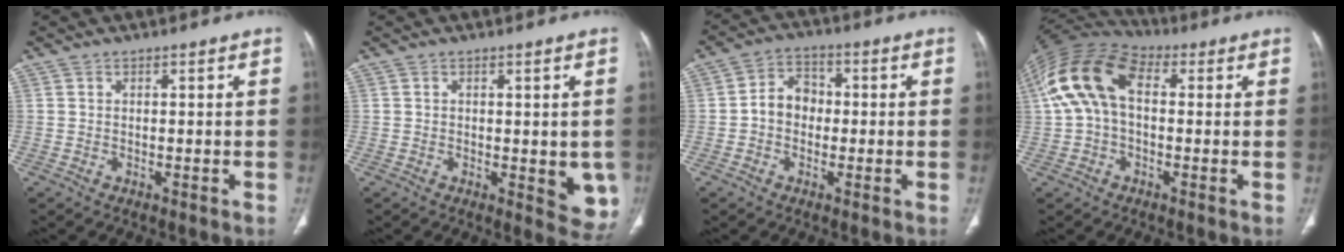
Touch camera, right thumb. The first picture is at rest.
{"total": 6.7, "force": [-0.8, 2.9, 6.0], "torque": [-0.046, -0.012, -0.007]}
{"total": 6.3, "force": [-0.6, 5.1, 3.6], "torque": [-0.041, 0.023, -0.024]}
{"total": 14.9, "force": [2.1, 9.2, 11.5], "torque": [-0.229, 0.044, 0.029]}